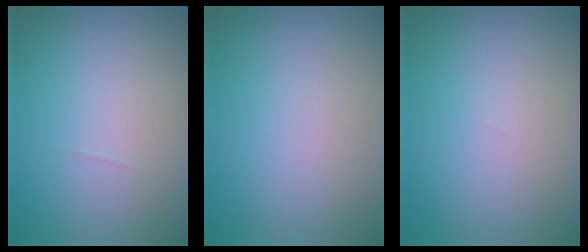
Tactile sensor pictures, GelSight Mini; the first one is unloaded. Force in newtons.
{"total": 0.0}
{"total": 0.0}